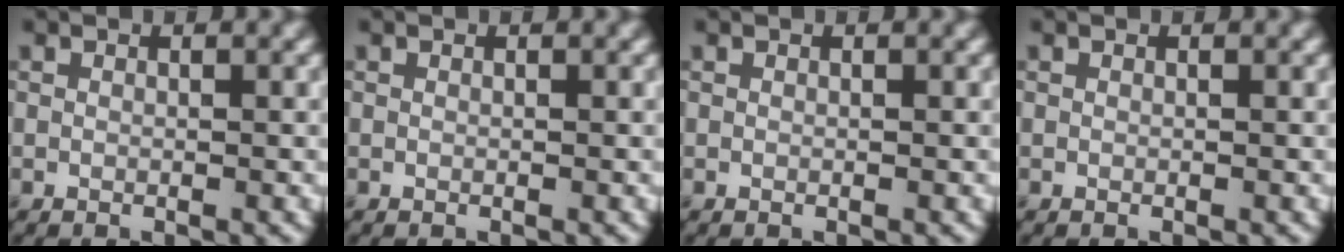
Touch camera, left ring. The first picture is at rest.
{"total": 0.0}
{"total": 0.0}
{"total": 0.0}